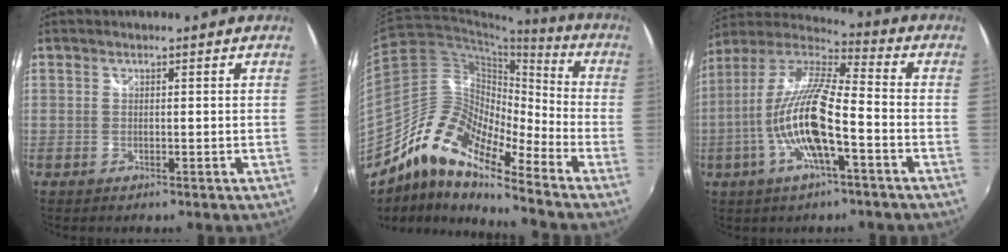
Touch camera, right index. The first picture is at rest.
{"total": 14.0, "force": [-10.3, 3.8, 8.6], "torque": [-0.138, 0.009, -0.214]}
{"total": 16.4, "force": [-5.1, 3.3, 15.2], "torque": [-0.281, -0.013, -0.099]}